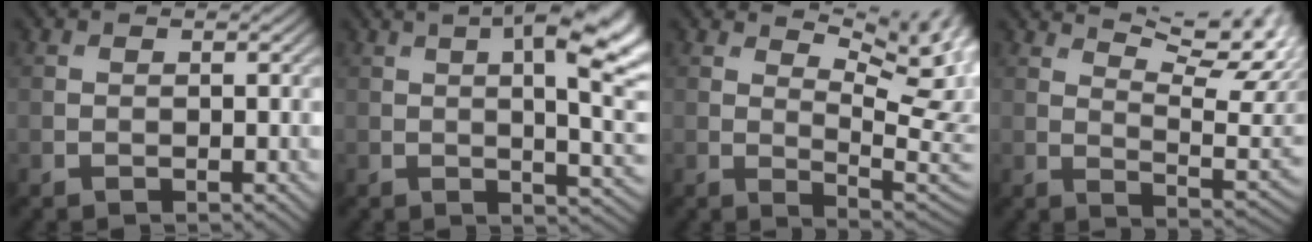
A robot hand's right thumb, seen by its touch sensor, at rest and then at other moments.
{"total": 12.0, "force": [3.1, 3.7, 10.9], "torque": [-0.152, 0.021, 0.044]}
{"total": 11.1, "force": [5.5, 4.0, 8.7], "torque": [-0.143, 0.009, 0.084]}
{"total": 14.4, "force": [8.9, 4.6, 10.3], "torque": [-0.173, 0.016, 0.132]}